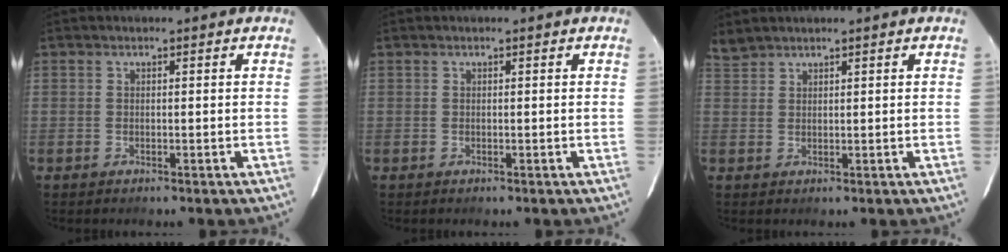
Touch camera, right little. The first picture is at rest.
{"total": 0.0}
{"total": 2.0, "force": [2.0, 0.2, 0.1], "torque": [-0.010, 0.014, 0.047]}